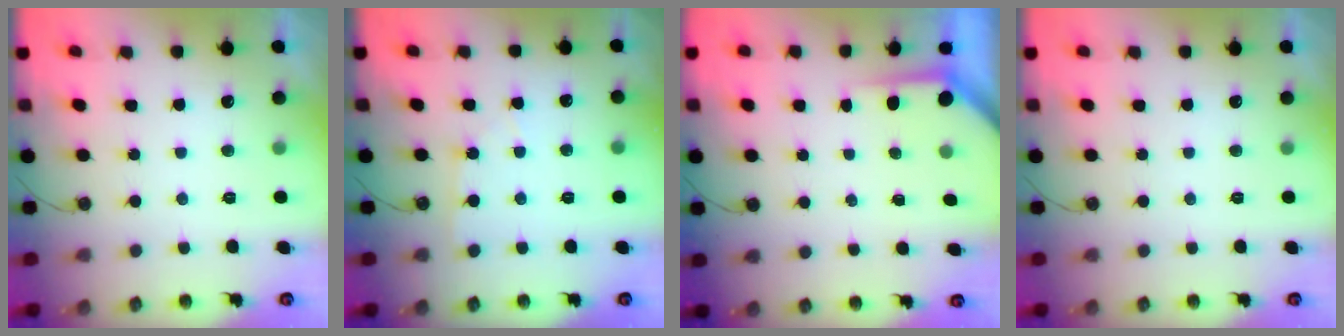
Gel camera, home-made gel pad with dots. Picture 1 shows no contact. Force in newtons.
{"total": 3.6, "press": 3.5, "slide": 0.6}
{"total": 3.7, "press": 3.7, "slide": 0.3}
{"total": 0.0}